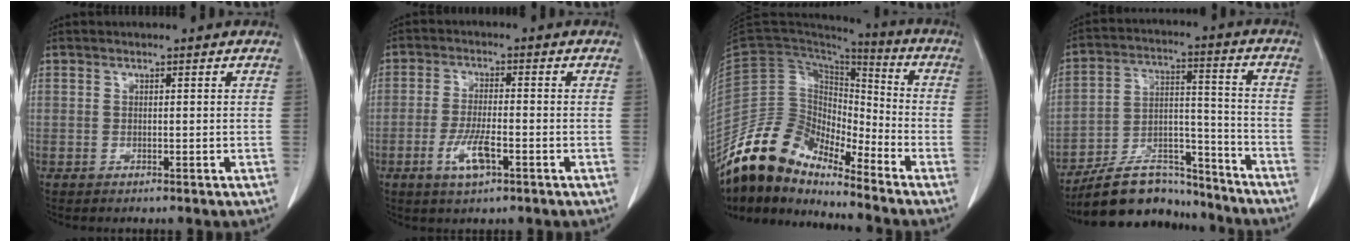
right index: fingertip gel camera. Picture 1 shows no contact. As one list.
[{"total": 6.2, "force": [-2.7, 1.8, 5.3], "torque": [-0.107, -0.005, -0.045]}, {"total": 16.1, "force": [-13.9, 5.5, 6.0], "torque": [-0.109, 0.048, -0.261]}, {"total": 15.6, "force": [-13.8, 5.3, 4.8], "torque": [-0.071, 0.042, -0.229]}]